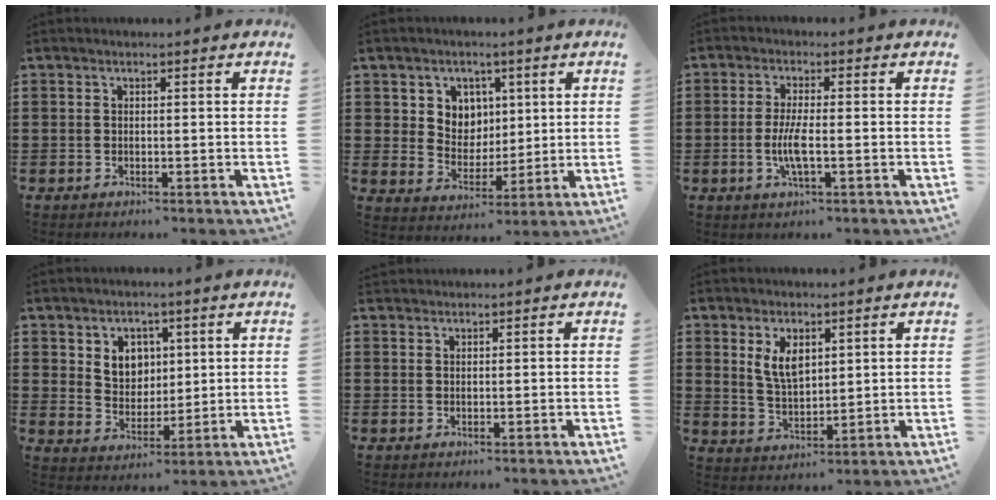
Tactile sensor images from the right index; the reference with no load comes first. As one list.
[{"total": 5.6, "force": [2.4, 5.0, 0.7], "torque": [-0.037, 0.003, 0.043]}, {"total": 4.6, "force": [-1.0, 0.9, 4.4], "torque": [-0.098, -0.006, -0.025]}, {"total": 5.3, "force": [2.3, 4.5, 1.7], "torque": [-0.040, 0.006, 0.038]}, {"total": 0.8, "force": [0.8, 0.2, -0.1], "torque": [0.001, 0.001, 0.016]}, {"total": 5.2, "force": [2.4, 2.6, 3.8], "torque": [-0.074, 0.001, 0.041]}]